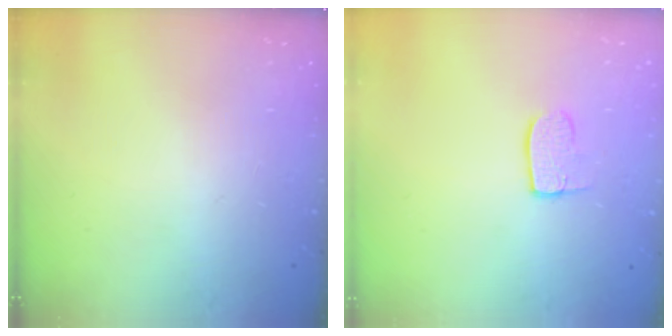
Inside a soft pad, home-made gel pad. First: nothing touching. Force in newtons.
{"total": 7.0, "press": 7.0, "slide": 0.3}